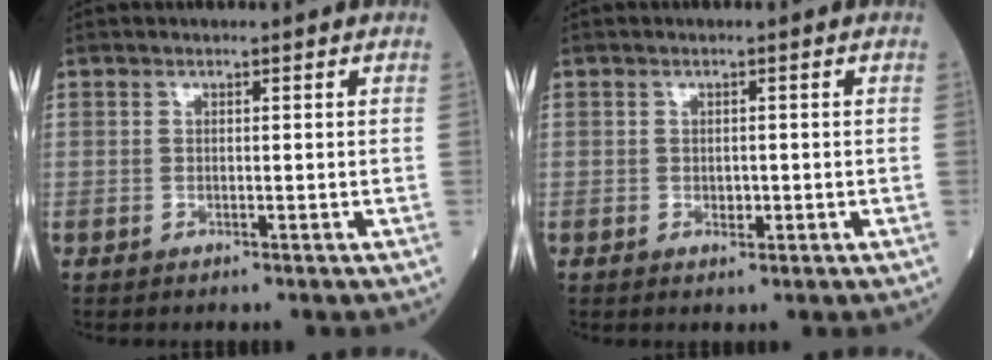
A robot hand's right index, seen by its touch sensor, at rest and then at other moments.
{"total": 1.1, "force": [-0.2, 0.8, 0.8], "torque": [-0.012, 0.000, -0.002]}